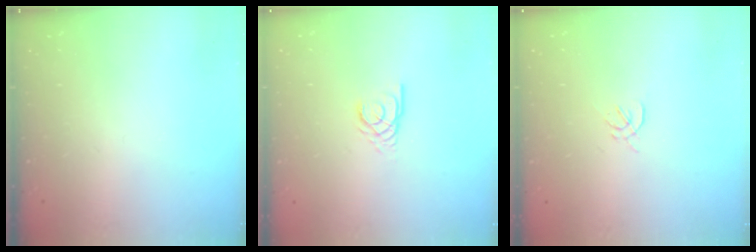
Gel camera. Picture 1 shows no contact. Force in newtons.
{"total": 2.9, "press": 2.9, "slide": 0.2}
{"total": 1.6, "press": 1.5, "slide": 0.6}